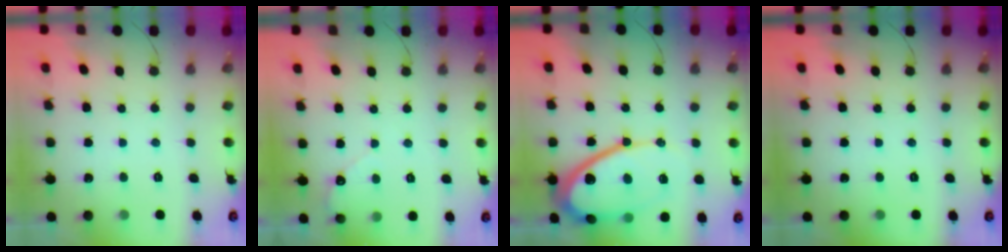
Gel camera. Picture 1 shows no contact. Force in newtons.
{"total": 2.6, "press": 2.6, "slide": 0.2}
{"total": 17.2, "press": 17.1, "slide": 1.7}
{"total": 0.0}